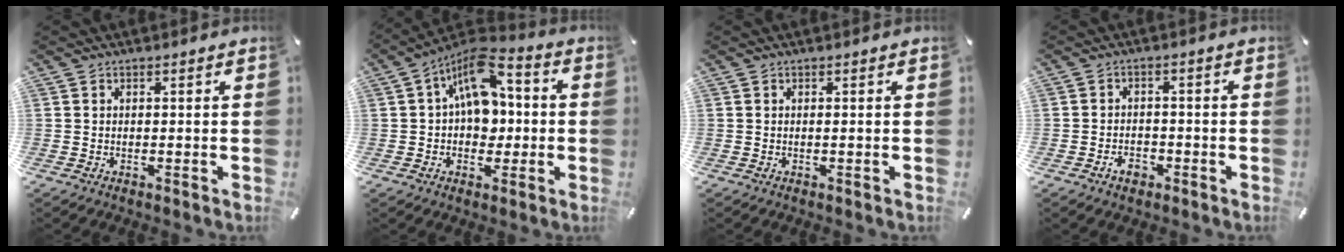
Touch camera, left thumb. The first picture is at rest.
{"total": 13.3, "force": [2.8, 9.3, 9.1], "torque": [-0.150, -0.023, 0.052]}
{"total": 0.0}
{"total": 3.8, "force": [-2.3, 2.6, 1.6], "torque": [-0.033, 0.008, -0.043]}